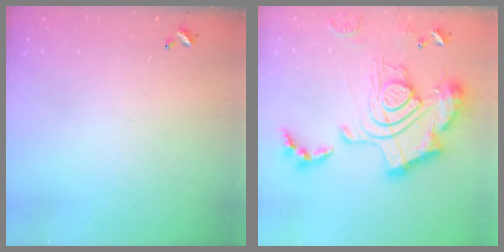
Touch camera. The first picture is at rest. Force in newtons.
{"total": 3.0, "press": 2.4, "slide": 1.8}